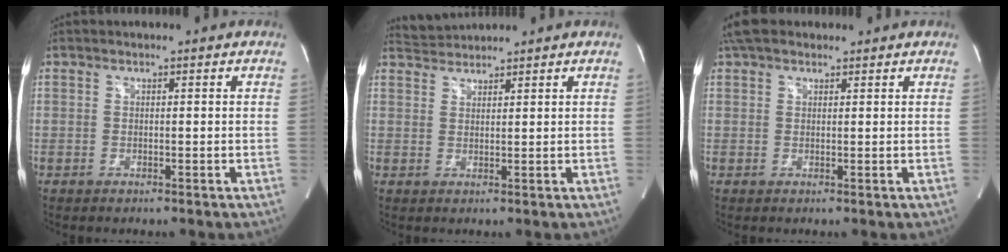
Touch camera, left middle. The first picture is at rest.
{"total": 2.8, "force": [2.7, -0.2, -0.6], "torque": [-0.004, 0.011, 0.059]}
{"total": 4.4, "force": [3.5, 2.3, 1.4], "torque": [-0.030, 0.030, 0.062]}